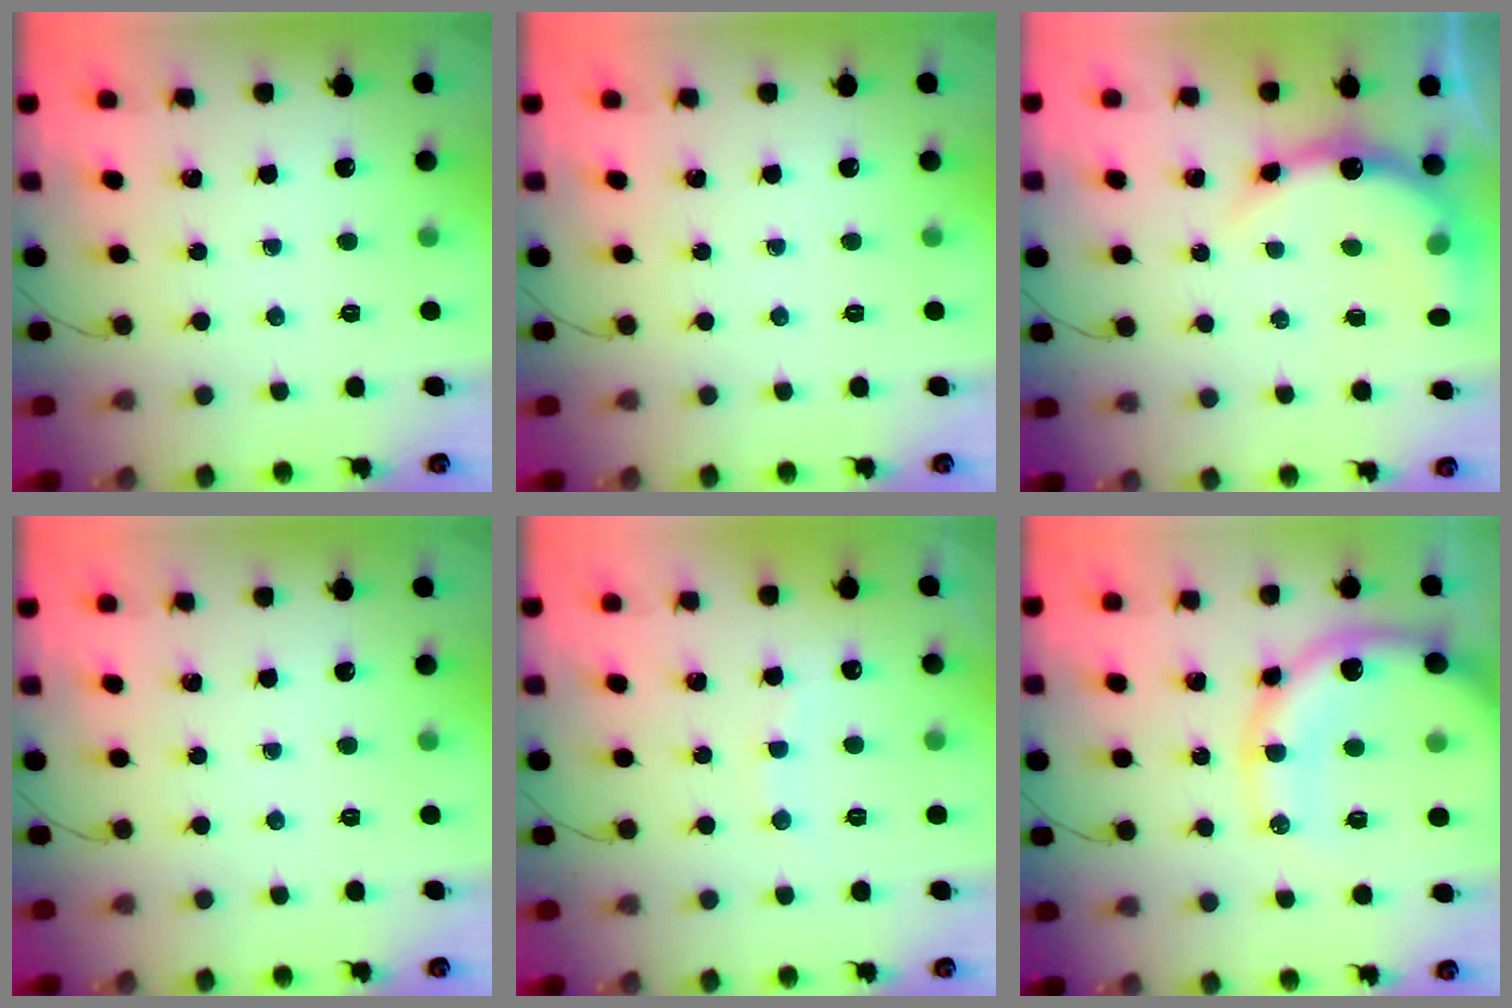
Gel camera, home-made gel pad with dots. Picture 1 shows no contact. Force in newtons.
{"total": 0.0}
{"total": 8.2, "press": 8.1, "slide": 1.2}
{"total": 0.0}
{"total": 5.6, "press": 5.6, "slide": 0.9}
{"total": 18.2, "press": 17.7, "slide": 4.2}